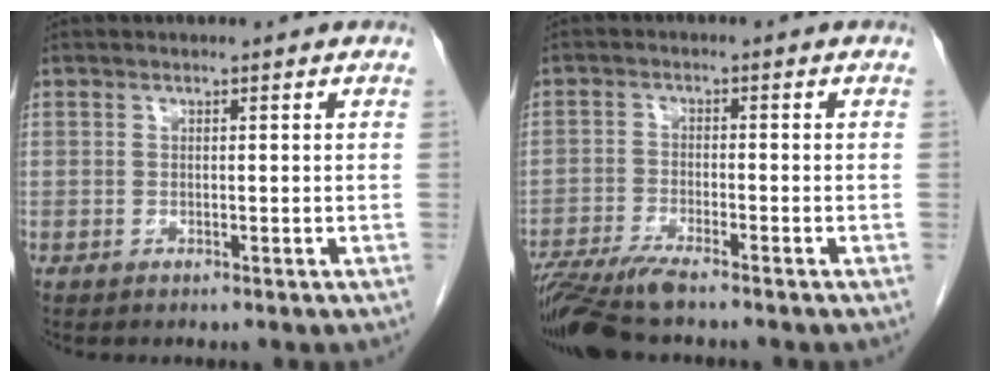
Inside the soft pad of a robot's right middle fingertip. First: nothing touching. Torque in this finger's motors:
{"motor_torque": [0.98, -0.88, 0.36, 0.06]}